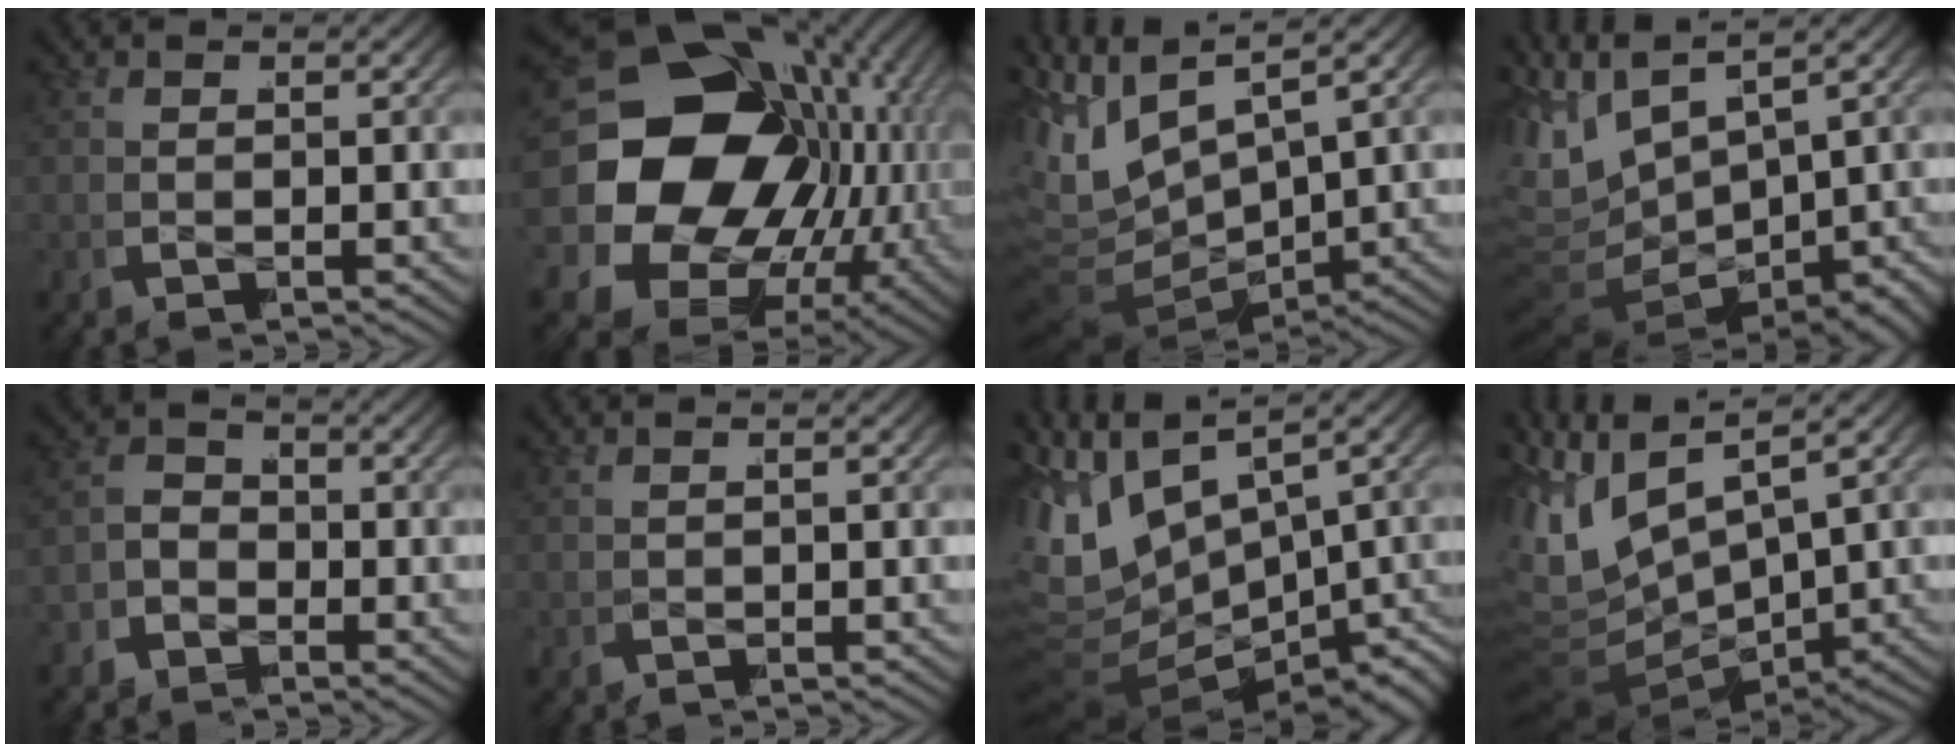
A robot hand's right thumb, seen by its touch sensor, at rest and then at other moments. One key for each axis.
{"total": 27.9, "fx": 1.5, "fy": 20.1, "fz": 19.2, "tx": -0.320, "ty": -0.027, "tz": 0.013}
{"total": 10.6, "fx": 0.7, "fy": 7.6, "fz": 7.4, "tx": -0.175, "ty": -0.020, "tz": 0.016}
{"total": 9.8, "fx": 0.0, "fy": 6.7, "fz": 7.2, "tx": -0.166, "ty": -0.024, "tz": 0.007}
{"total": 3.4, "fx": -0.8, "fy": 2.8, "fz": 1.6, "tx": -0.008, "ty": 0.007, "tz": -0.034}
{"total": 1.2, "fx": 0.7, "fy": -1.0, "fz": -0.3, "tx": 0.013, "ty": 0.011, "tz": 0.009}
{"total": 15.4, "fx": -1.3, "fy": 11.1, "fz": 10.5, "tx": -0.217, "ty": -0.022, "tz": -0.013}
{"total": 11.7, "fx": 1.0, "fy": 8.3, "fz": 8.1, "tx": -0.194, "ty": -0.015, "tz": 0.019}